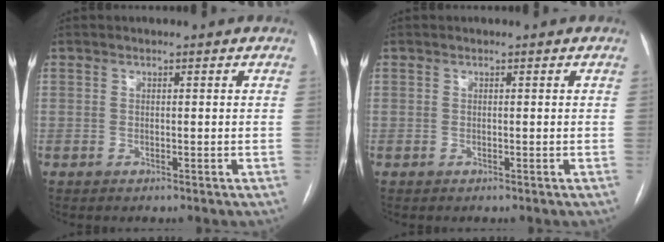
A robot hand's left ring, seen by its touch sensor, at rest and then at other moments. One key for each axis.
{"total": 0.0}